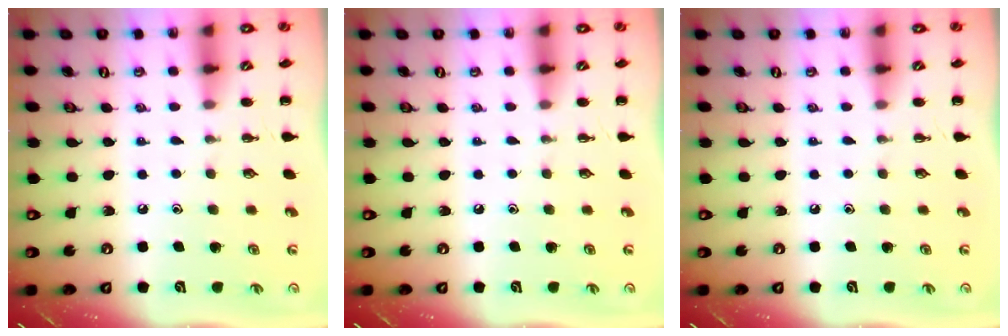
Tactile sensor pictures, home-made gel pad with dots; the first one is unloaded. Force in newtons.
{"total": 0.0}
{"total": 0.0}